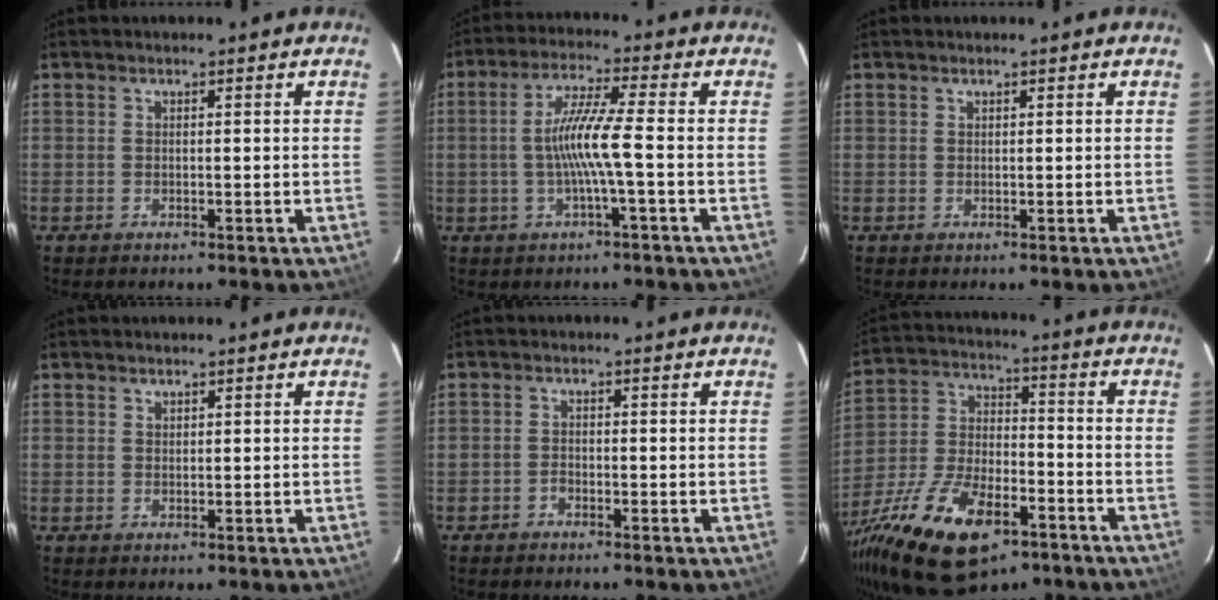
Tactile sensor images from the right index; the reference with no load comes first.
{"total": 7.8, "force": [-1.5, -0.6, 7.6], "torque": [-0.153, 0.003, -0.026]}
{"total": 0.0}
{"total": 0.7, "force": [0.7, 0.4, 0.1], "torque": [0.000, 0.002, 0.013]}
{"total": 0.9, "force": [-0.8, 0.4, 0.1], "torque": [0.000, 0.004, -0.017]}
{"total": 23.7, "force": [-13.5, 10.6, 16.4], "torque": [-0.334, -0.041, -0.222]}